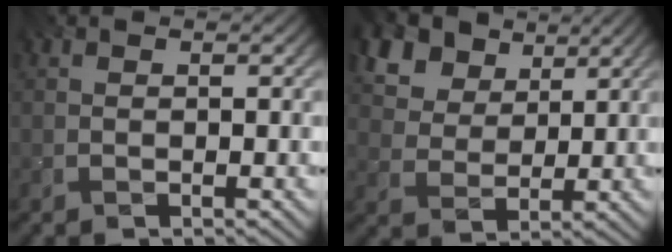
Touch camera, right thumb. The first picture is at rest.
{"total": 12.0, "force": [6.9, 7.8, 5.9], "torque": [-0.177, 0.009, 0.133]}